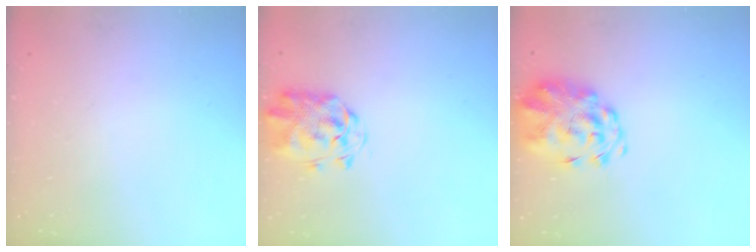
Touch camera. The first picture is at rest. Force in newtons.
{"total": 3.1, "press": 3.0, "slide": 0.8}
{"total": 4.2, "press": 4.0, "slide": 1.4}